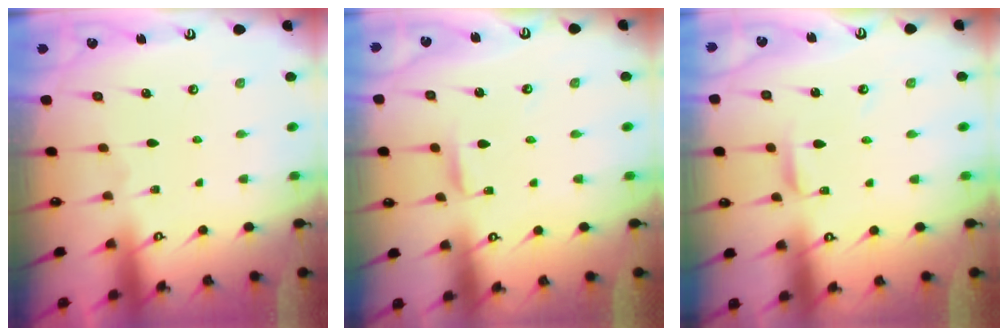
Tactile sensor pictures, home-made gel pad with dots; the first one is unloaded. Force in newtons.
{"total": 3.0, "press": 3.0, "slide": 0.3}
{"total": 2.7, "press": 2.7, "slide": 0.2}